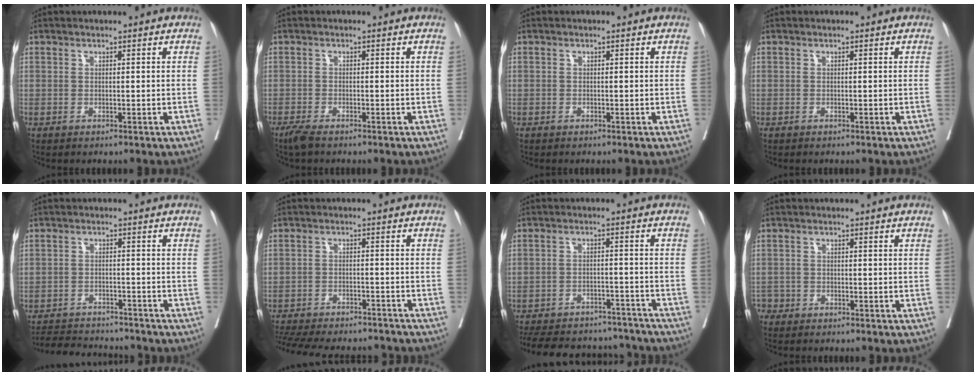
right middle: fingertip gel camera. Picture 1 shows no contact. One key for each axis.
{"total": 3.8, "fx": -2.8, "fy": 1.0, "fz": 2.4, "tx": -0.052, "ty": -0.011, "tz": -0.048}
{"total": 1.1, "fx": -0.2, "fy": 1.1, "fz": -0.1, "tx": 0.010, "ty": 0.008, "tz": -0.008}
{"total": 0.0}
{"total": 7.3, "fx": -7.0, "fy": 1.9, "fz": 1.2, "tx": -0.015, "ty": 0.001, "tz": -0.107}
{"total": 18.9, "fx": -16.8, "fy": 4.8, "fz": 7.1, "tx": -0.188, "ty": -0.021, "tz": -0.233}
{"total": 21.0, "fx": -18.7, "fy": 7.0, "fz": 6.8, "tx": -0.167, "ty": -0.006, "tz": -0.248}
{"total": 1.4, "fx": -1.1, "fy": 0.9, "fz": -0.2, "tx": 0.002, "ty": 0.006, "tz": -0.022}